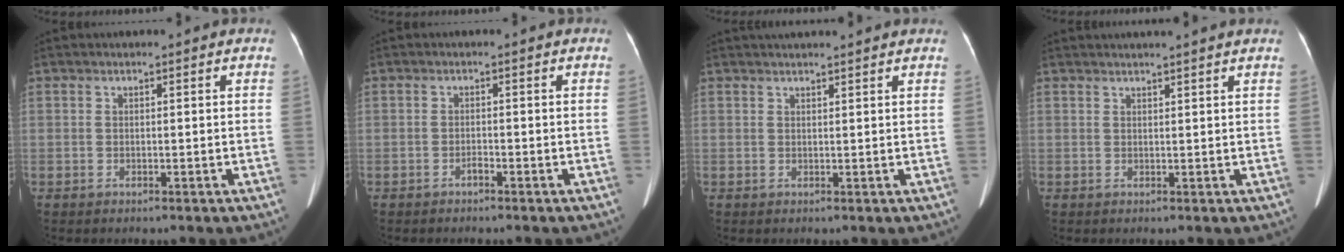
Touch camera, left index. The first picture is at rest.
{"total": 0.9, "force": [-0.8, 0.1, 0.4], "torque": [-0.008, 0.002, -0.014]}
{"total": 6.6, "force": [6.0, 0.2, 2.6], "torque": [-0.030, 0.034, 0.073]}
{"total": 5.5, "force": [5.0, -0.6, 2.2], "torque": [-0.024, 0.027, 0.057]}